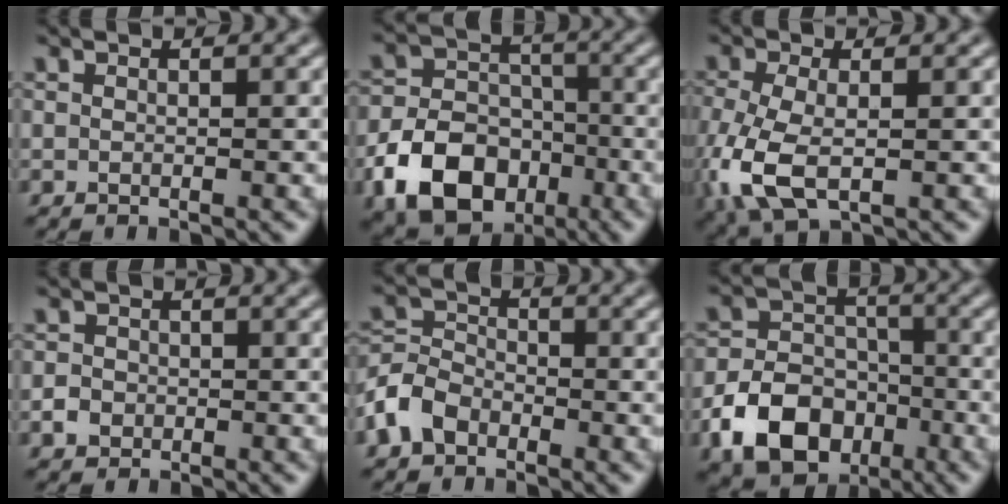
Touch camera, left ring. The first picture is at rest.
{"total": 9.6, "force": [-4.3, 6.8, 5.2], "torque": [-0.091, -0.007, -0.085]}
{"total": 6.8, "force": [-1.9, 3.7, 5.4], "torque": [-0.141, -0.017, -0.040]}
{"total": 1.5, "force": [-0.5, 1.3, 0.4], "torque": [0.000, 0.000, -0.012]}
{"total": 4.0, "force": [-2.3, 2.7, 1.7], "torque": [-0.038, 0.005, -0.057]}
{"total": 8.3, "force": [-3.8, 6.0, 4.4], "torque": [-0.079, -0.007, -0.075]}